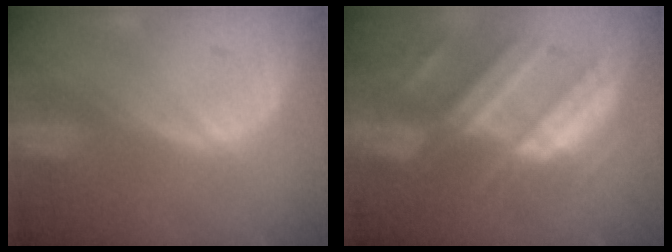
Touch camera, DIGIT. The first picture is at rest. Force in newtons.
{"total": 10.6, "press": 9.3, "slide": 5.0}